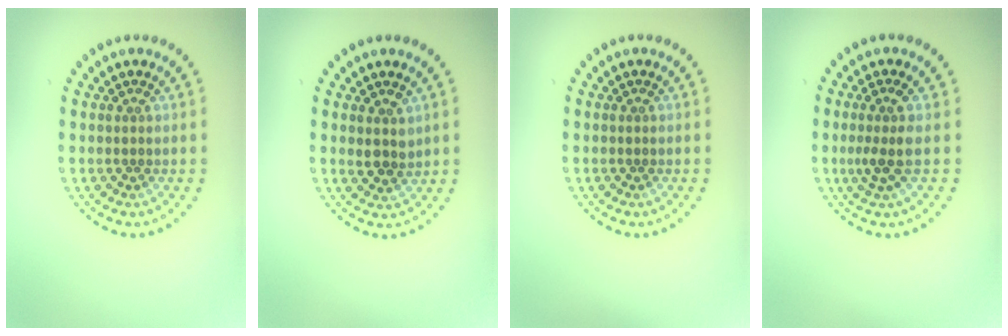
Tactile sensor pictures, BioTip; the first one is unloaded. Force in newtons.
{"total": 1.9, "press": 1.7, "slide": 0.8}
{"total": 0.0}
{"total": 2.3, "press": 1.8, "slide": 1.6}